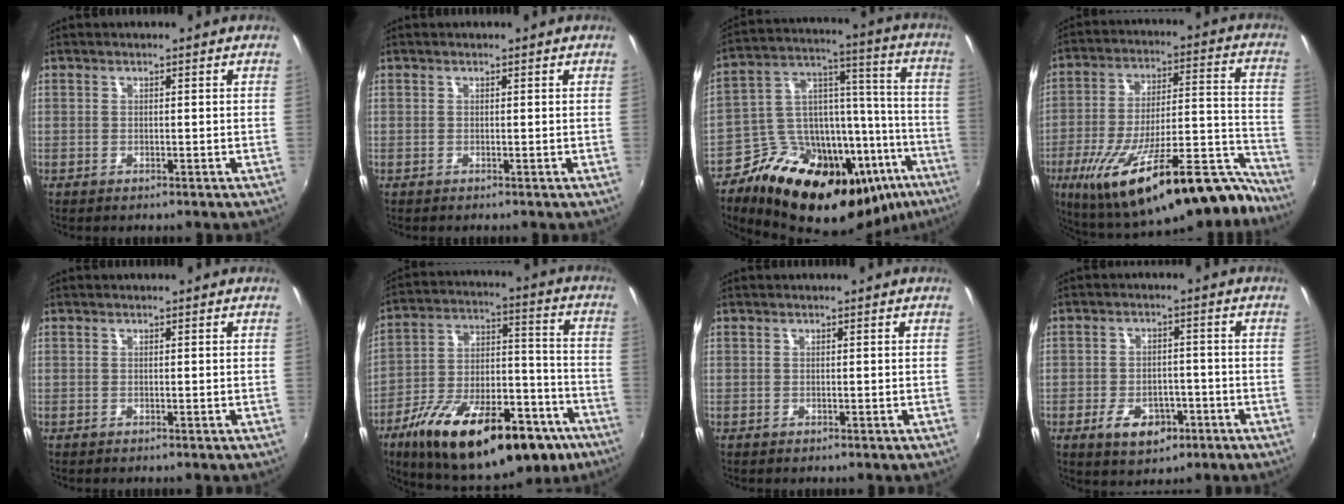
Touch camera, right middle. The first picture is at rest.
{"total": 0.0}
{"total": 32.3, "force": [-19.1, 15.7, 20.9], "torque": [-0.324, 0.022, -0.268]}
{"total": 30.0, "force": [-21.2, 8.4, 19.6], "torque": [-0.303, -0.017, -0.307]}
{"total": 0.0}
{"total": 29.1, "force": [-17.4, 12.1, 20.0], "torque": [-0.324, -0.003, -0.249]}
{"total": 0.0}
{"total": 7.8, "force": [-3.9, 4.9, 4.7], "torque": [-0.104, 0.001, -0.054]}